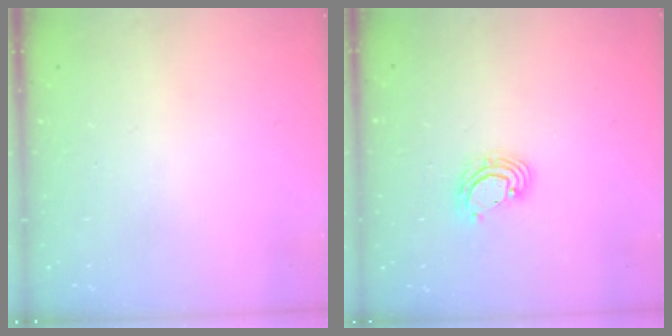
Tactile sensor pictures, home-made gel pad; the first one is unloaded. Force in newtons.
{"total": 5.1, "press": 5.1, "slide": 0.3}